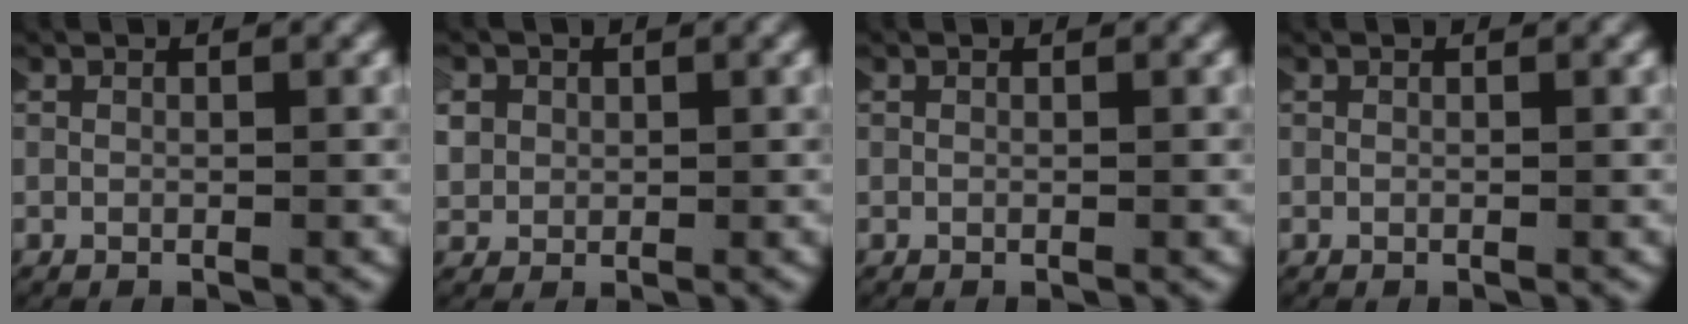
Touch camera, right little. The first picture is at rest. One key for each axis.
{"total": 2.9, "fx": 0.6, "fy": 2.5, "fz": 1.2, "tx": -0.047, "ty": -0.002, "tz": 0.013}
{"total": 0.0}
{"total": 0.0}